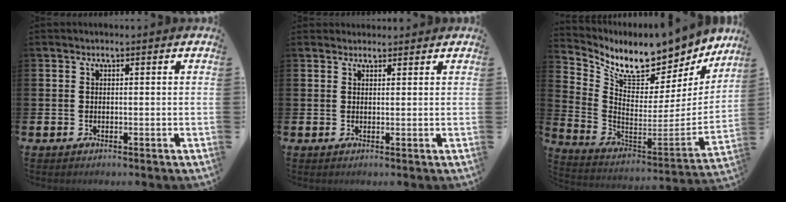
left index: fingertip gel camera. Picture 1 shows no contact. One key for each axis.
{"total": 1.3, "fx": 1.2, "fy": 0.4, "fz": -0.1, "tx": 0.015, "ty": -0.003, "tz": 0.020}
{"total": 9.6, "fx": 8.6, "fy": 3.4, "fz": 2.7, "tx": -0.089, "ty": -0.074, "tz": 0.147}